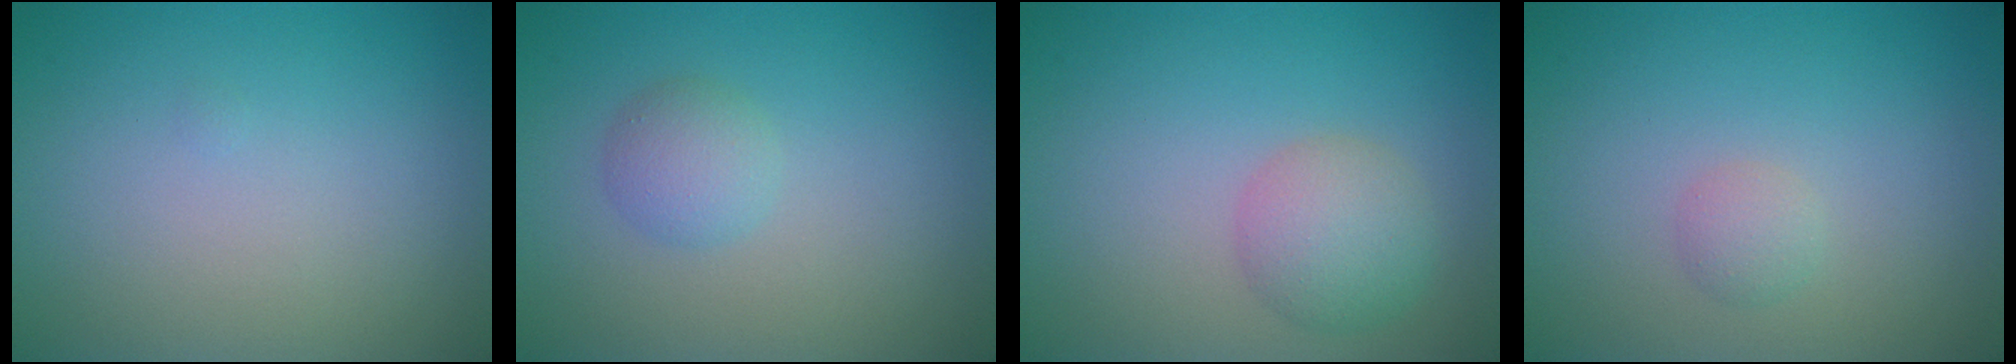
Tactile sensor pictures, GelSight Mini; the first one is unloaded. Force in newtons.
{"total": 1.9, "press": 1.9, "slide": 0.0}
{"total": 3.3, "press": 3.3, "slide": 0.0}
{"total": 1.1, "press": 1.1, "slide": 0.1}